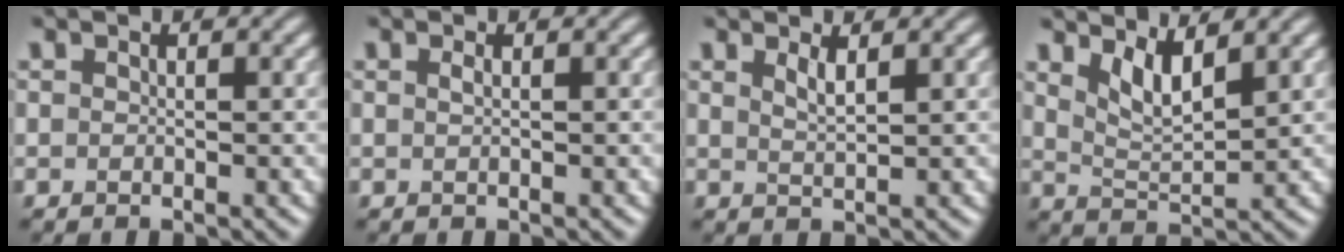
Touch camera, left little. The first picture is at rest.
{"total": 0.7, "force": [0.2, 0.3, 0.6], "torque": [-0.011, 0.005, 0.003]}
{"total": 1.6, "force": [0.9, 0.4, 1.3], "torque": [-0.025, -0.002, 0.017]}
{"total": 3.5, "force": [2.1, 1.0, 2.6], "torque": [-0.055, -0.010, 0.044]}